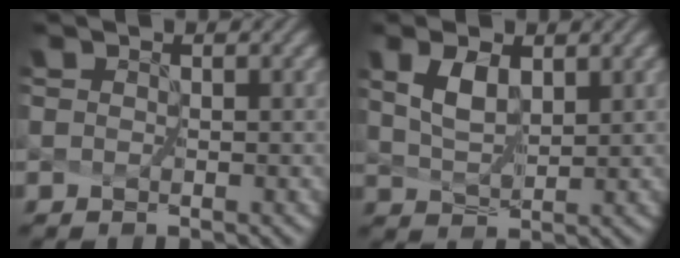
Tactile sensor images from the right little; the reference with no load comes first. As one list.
[{"total": 1.7, "force": [1.0, 0.5, 1.3], "torque": [-0.031, -0.005, 0.035]}]